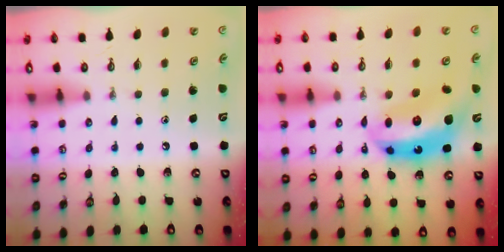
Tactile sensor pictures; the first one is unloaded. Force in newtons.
{"total": 13.7, "press": 13.6, "slide": 1.8}